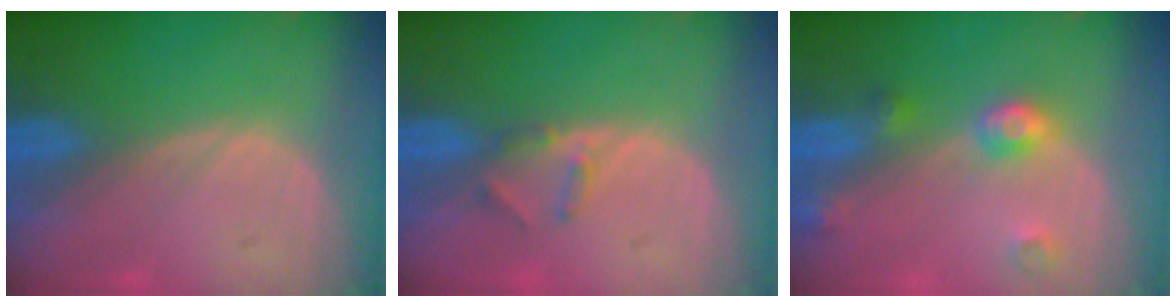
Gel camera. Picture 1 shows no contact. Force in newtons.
{"total": 2.3, "press": 2.1, "slide": 0.9}
{"total": 4.6, "press": 4.1, "slide": 2.0}